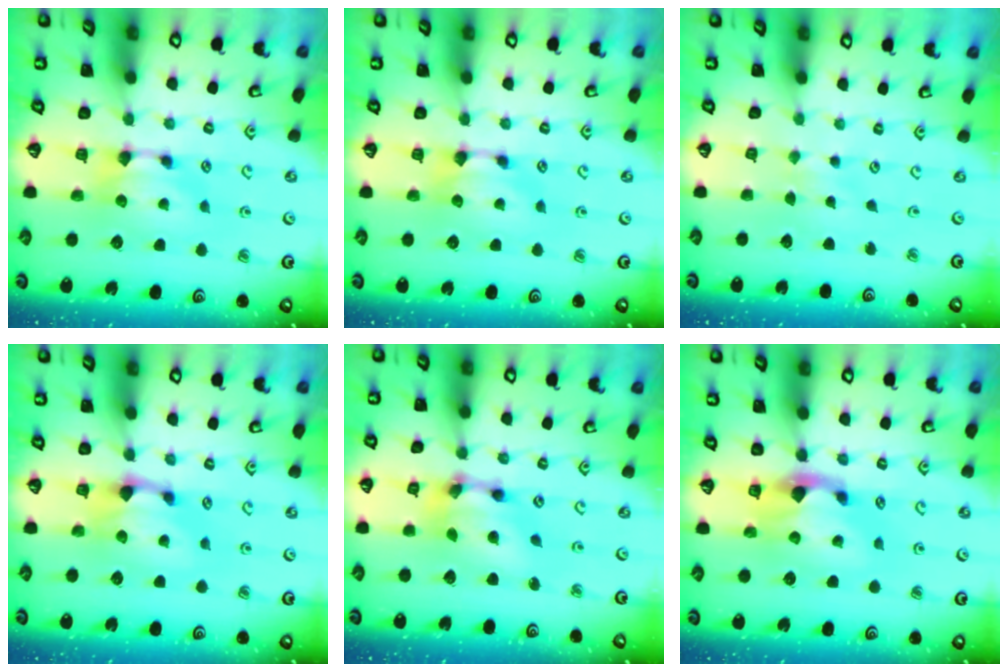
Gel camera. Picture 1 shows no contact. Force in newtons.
{"total": 0.0}
{"total": 3.5, "press": 3.4, "slide": 0.5}
{"total": 1.0, "press": 0.3, "slide": 1.0}
{"total": 6.6, "press": 6.2, "slide": 2.4}
{"total": 2.2, "press": 1.9, "slide": 1.2}